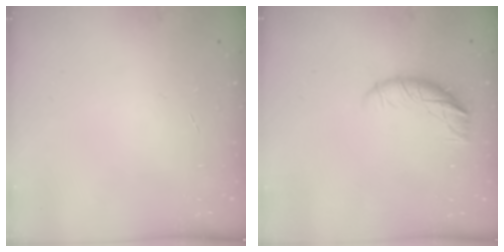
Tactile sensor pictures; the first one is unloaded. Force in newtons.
{"total": 9.0, "press": 8.9, "slide": 0.8}